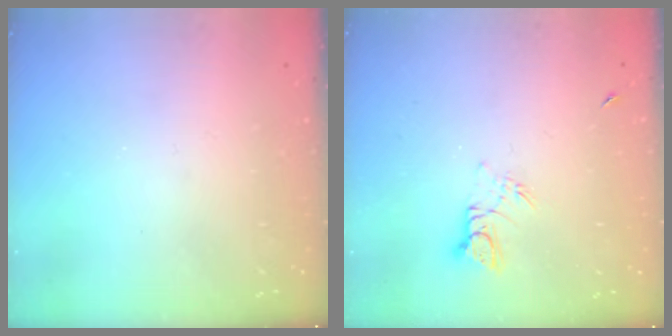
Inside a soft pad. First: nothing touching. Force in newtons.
{"total": 3.6, "press": 3.6, "slide": 0.3}